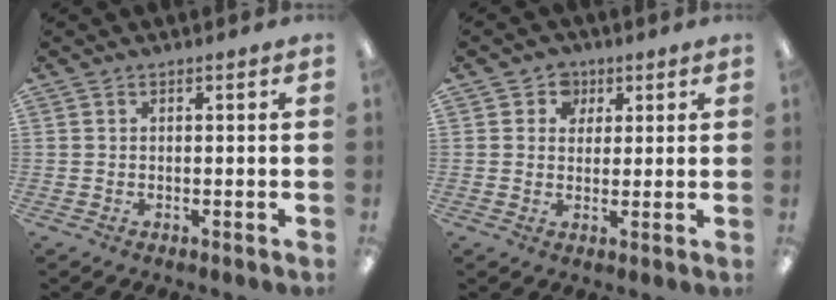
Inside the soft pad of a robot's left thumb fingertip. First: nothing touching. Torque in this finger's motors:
{"motor_torque": [-0.24, -0.16, -0.40, 0.22, -0.02]}